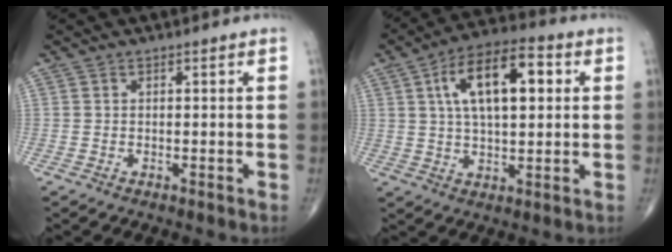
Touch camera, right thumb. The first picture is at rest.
{"total": 14.6, "force": [3.8, 6.7, 12.4], "torque": [-0.197, 0.013, 0.058]}